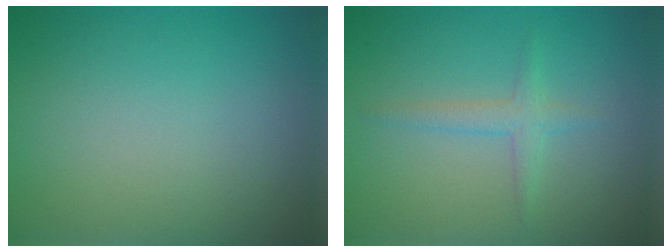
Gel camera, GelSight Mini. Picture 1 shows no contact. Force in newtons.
{"total": 1.6, "press": 1.6, "slide": 0.1}